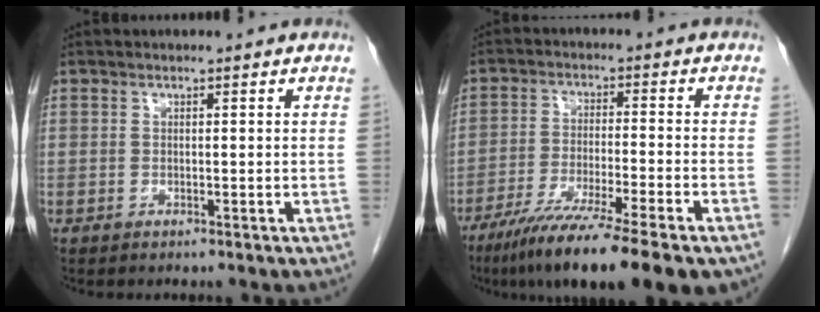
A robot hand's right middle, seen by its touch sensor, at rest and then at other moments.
{"total": 16.6, "force": [-11.8, 0.9, 11.7], "torque": [-0.162, -0.042, -0.188]}